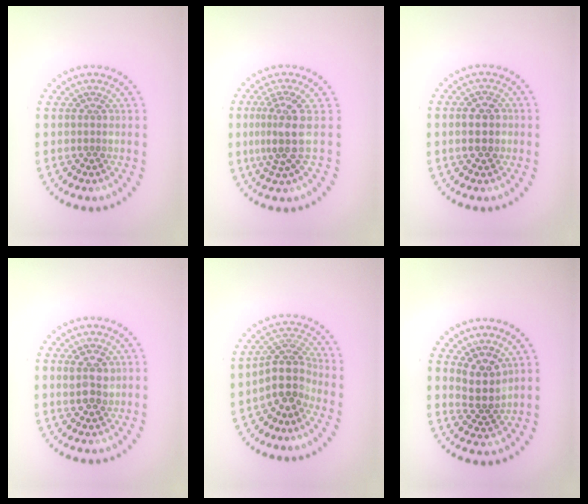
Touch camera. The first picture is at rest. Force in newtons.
{"total": 3.3, "press": 2.5, "slide": 2.1}
{"total": 2.6, "press": 2.6, "slide": 0.1}
{"total": 2.3, "press": 2.3, "slide": 0.2}
{"total": 3.7, "press": 2.9, "slide": 2.2}
{"total": 2.9, "press": 2.3, "slide": 1.7}